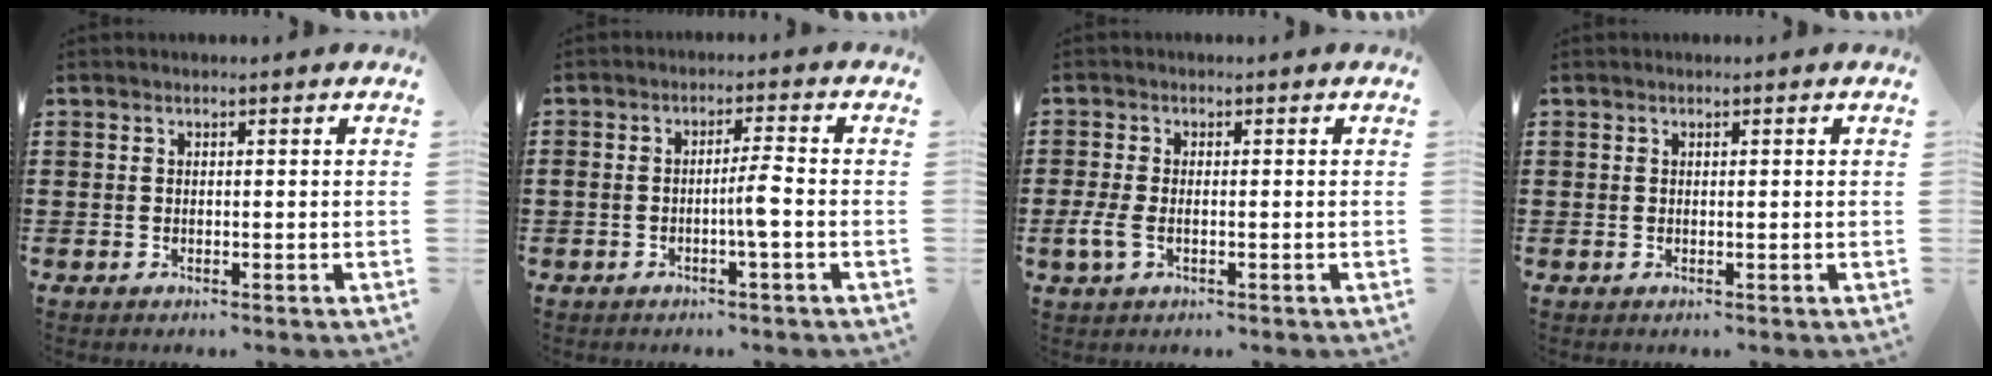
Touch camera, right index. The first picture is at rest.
{"total": 3.8, "force": [-1.3, 0.0, 3.5], "torque": [-0.064, -0.003, -0.028]}
{"total": 2.9, "force": [-0.9, 1.5, 2.3], "torque": [-0.064, -0.007, -0.021]}
{"total": 0.0}